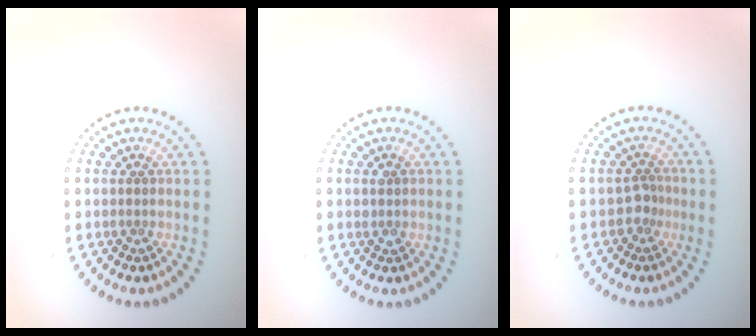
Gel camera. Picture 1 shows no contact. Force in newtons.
{"total": 1.1, "press": 1.0, "slide": 0.3}
{"total": 1.3, "press": 1.0, "slide": 0.8}